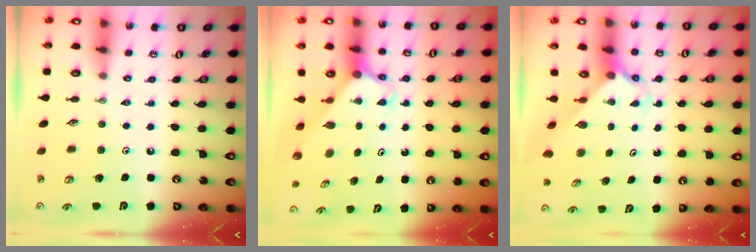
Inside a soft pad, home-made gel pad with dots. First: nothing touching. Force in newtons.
{"total": 2.2, "press": 2.2, "slide": 0.1}
{"total": 2.4, "press": 2.4, "slide": 0.2}